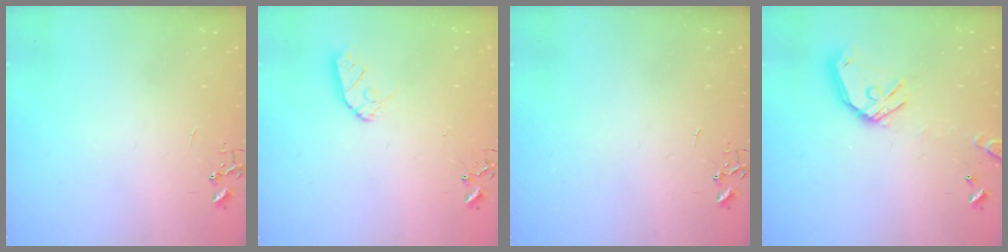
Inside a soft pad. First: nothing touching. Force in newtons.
{"total": 8.0, "press": 8.0, "slide": 0.5}
{"total": 0.0}
{"total": 14.4, "press": 14.2, "slide": 2.1}